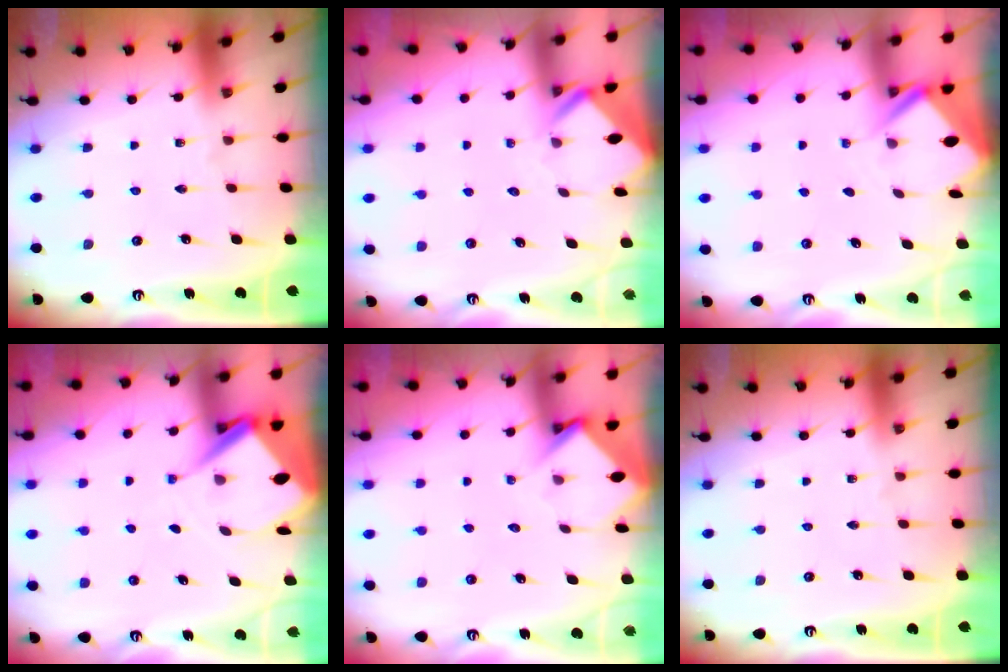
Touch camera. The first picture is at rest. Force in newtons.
{"total": 2.8, "press": 2.8, "slide": 0.2}
{"total": 2.6, "press": 2.6, "slide": 0.1}
{"total": 8.2, "press": 8.1, "slide": 0.6}
{"total": 3.6, "press": 3.6, "slide": 0.3}
{"total": 0.0}